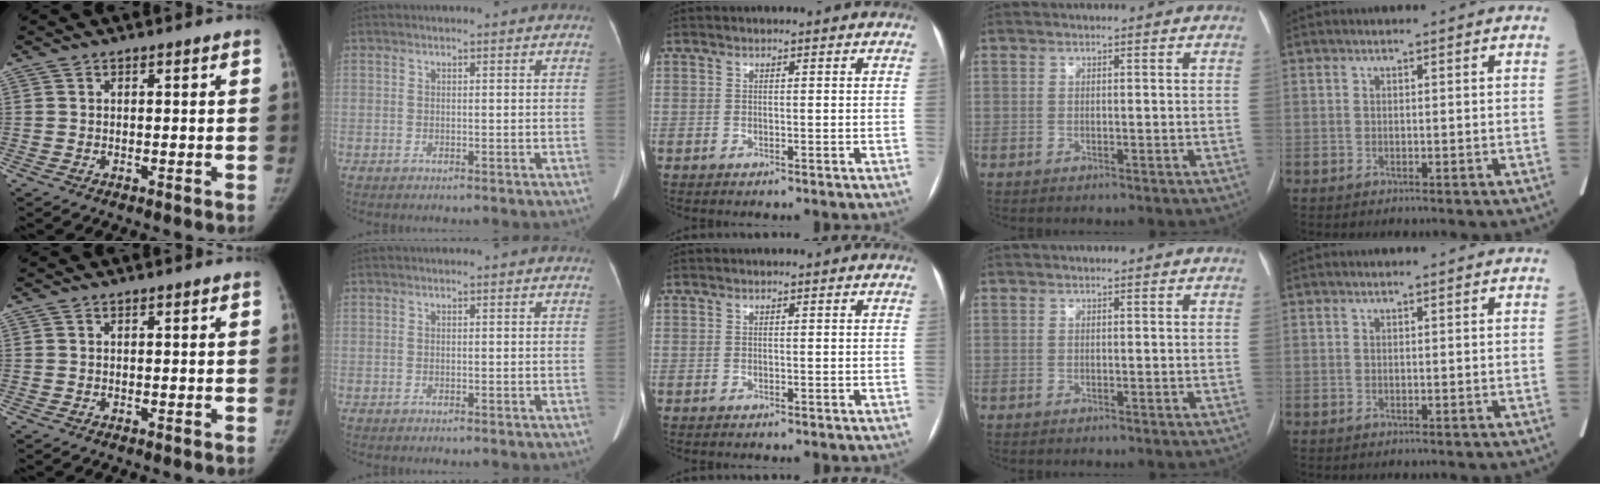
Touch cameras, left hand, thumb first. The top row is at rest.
{}